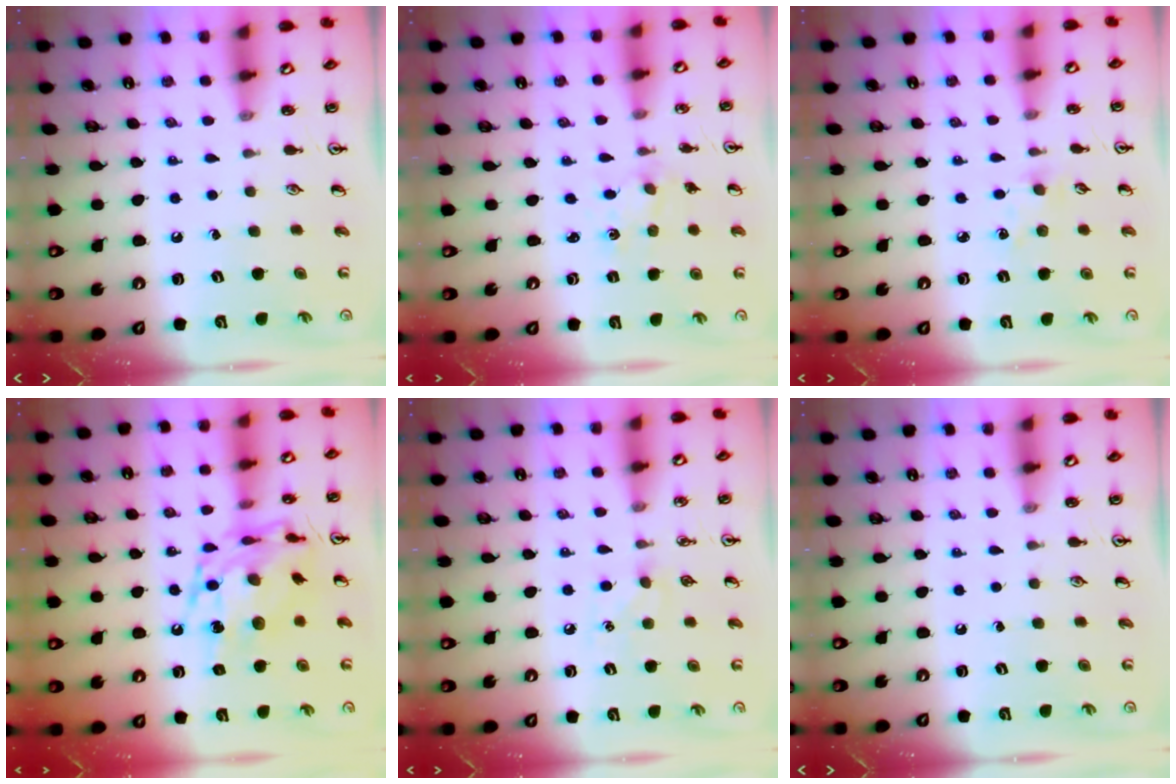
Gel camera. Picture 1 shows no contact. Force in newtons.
{"total": 0.6, "press": 0.6, "slide": 0.2}
{"total": 2.2, "press": 2.2, "slide": 0.4}
{"total": 15.3, "press": 15.3, "slide": 1.3}
{"total": 4.4, "press": 4.4, "slide": 0.7}
{"total": 0.0}